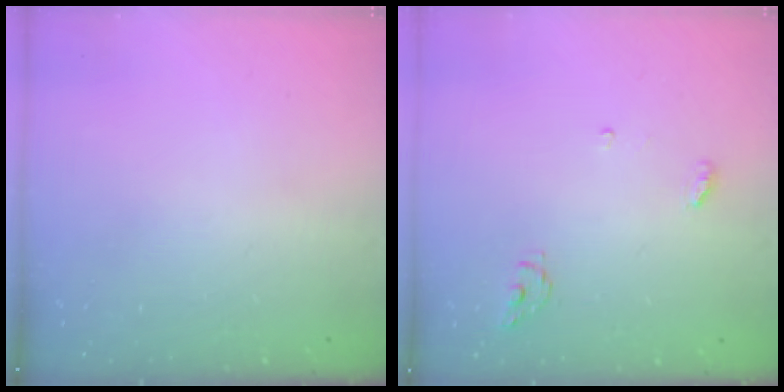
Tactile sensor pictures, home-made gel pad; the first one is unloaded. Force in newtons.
{"total": 3.8, "press": 3.8, "slide": 0.3}